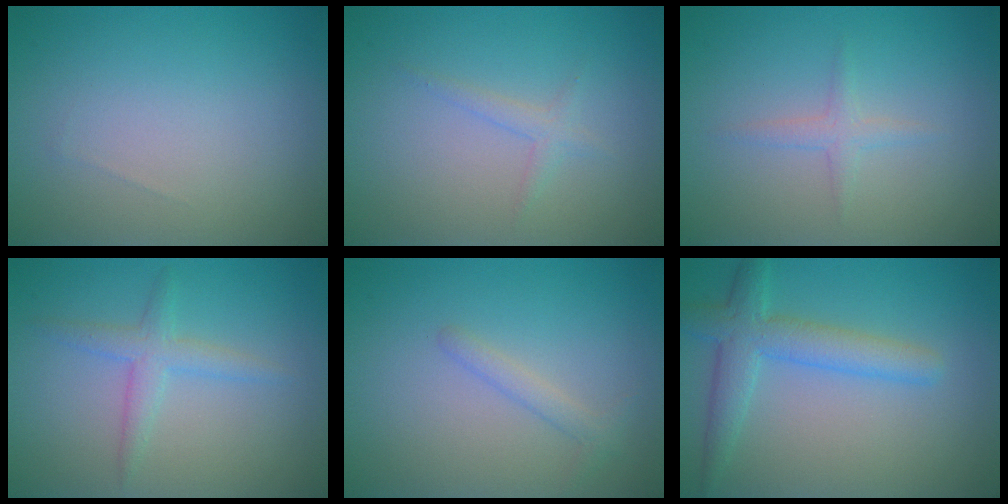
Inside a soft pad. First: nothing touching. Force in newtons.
{"total": 1.2, "press": 1.2, "slide": 0.0}
{"total": 1.3, "press": 1.3, "slide": 0.1}
{"total": 2.2, "press": 2.2, "slide": 0.2}
{"total": 1.3, "press": 1.3, "slide": 0.1}
{"total": 4.1, "press": 4.0, "slide": 0.2}